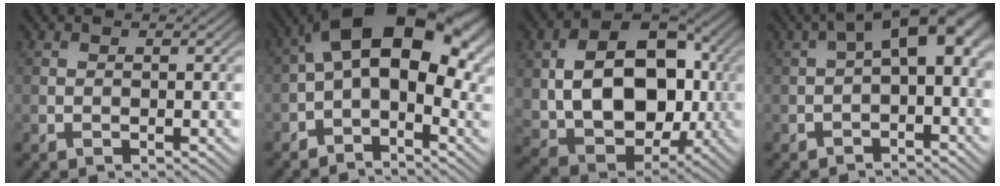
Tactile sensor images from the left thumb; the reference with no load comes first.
{"total": 14.7, "force": [1.0, 8.1, 12.3], "torque": [-0.180, 0.027, -0.001]}
{"total": 15.3, "force": [0.3, 10.7, 10.9], "torque": [-0.186, -0.006, 0.017]}
{"total": 8.2, "force": [-0.2, 3.7, 7.3], "torque": [-0.109, 0.023, -0.015]}